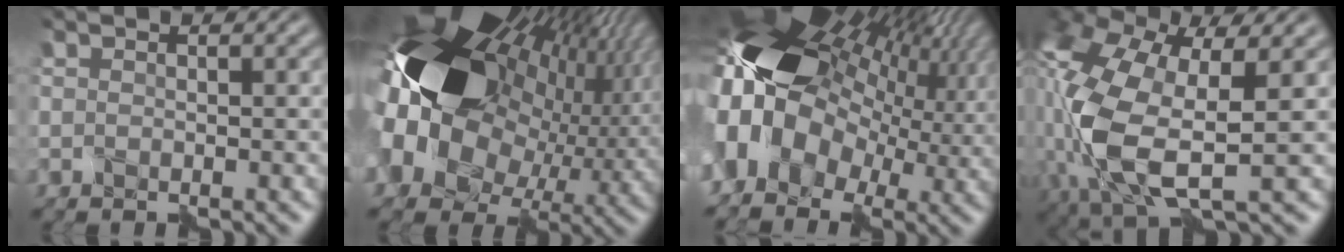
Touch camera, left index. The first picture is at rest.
{"total": 18.1, "force": [1.7, 12.1, 13.4], "torque": [-0.251, -0.010, 0.045]}
{"total": 16.6, "force": [2.9, 11.4, 11.7], "torque": [-0.244, 0.004, 0.069]}
{"total": 11.7, "force": [-0.2, 6.1, 10.0], "torque": [-0.264, -0.017, 0.004]}